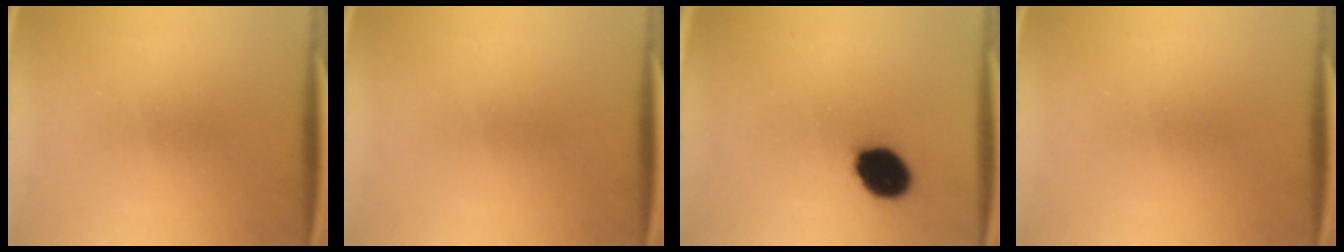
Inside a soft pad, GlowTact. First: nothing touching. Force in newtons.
{"total": 0.0}
{"total": 11.6}
{"total": 0.0}